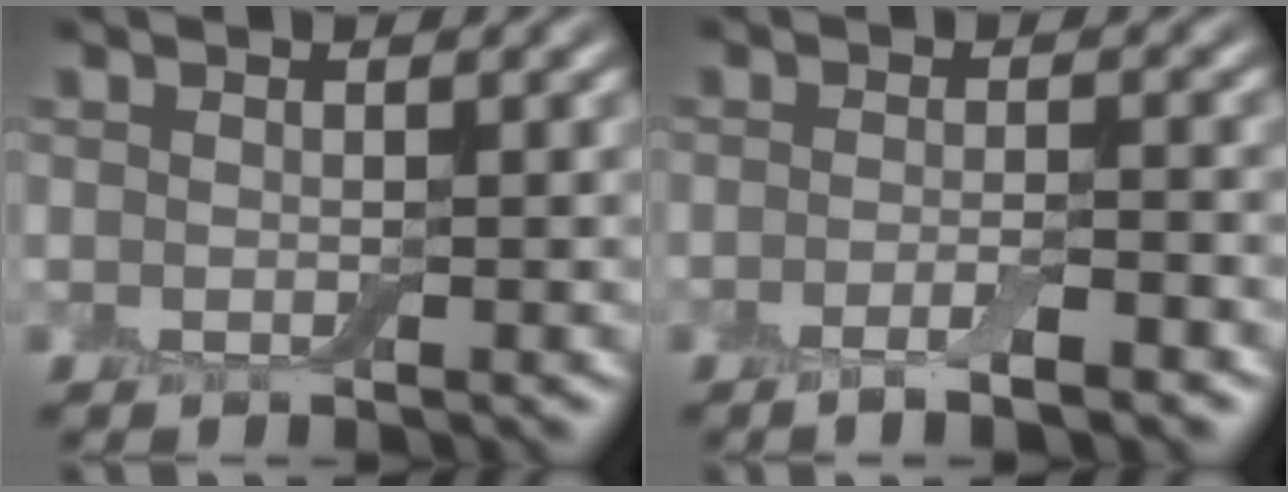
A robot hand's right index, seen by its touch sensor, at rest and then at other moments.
{"total": 2.9, "force": [-1.6, 0.5, 2.4], "torque": [-0.039, -0.002, -0.032]}